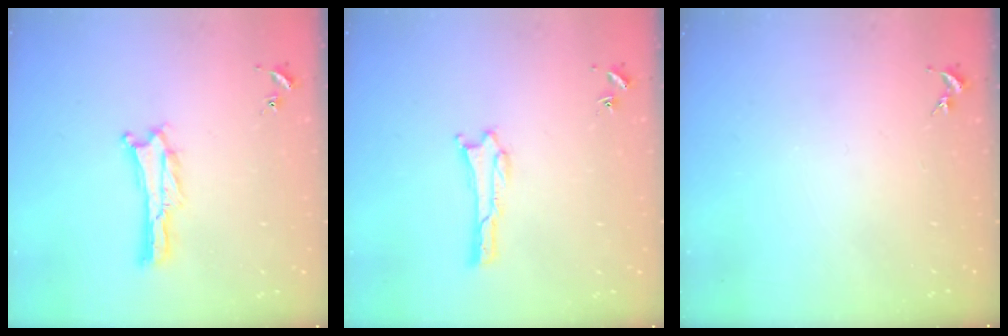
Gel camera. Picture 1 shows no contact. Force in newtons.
{"total": 0.5, "press": 0.5, "slide": 0.1}
{"total": 0.0}